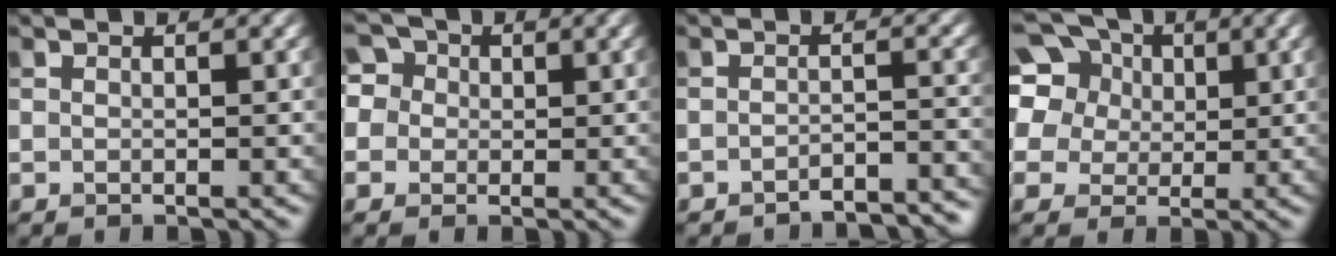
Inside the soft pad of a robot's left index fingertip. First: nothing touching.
{"total": 6.6, "force": [2.0, 5.5, 3.0], "torque": [-0.048, 0.042, 0.001]}
{"total": 3.7, "force": [-3.5, 0.5, 0.9], "torque": [-0.013, 0.000, -0.046]}
{"total": 13.8, "force": [6.6, 10.3, 6.2], "torque": [-0.162, 0.045, 0.110]}